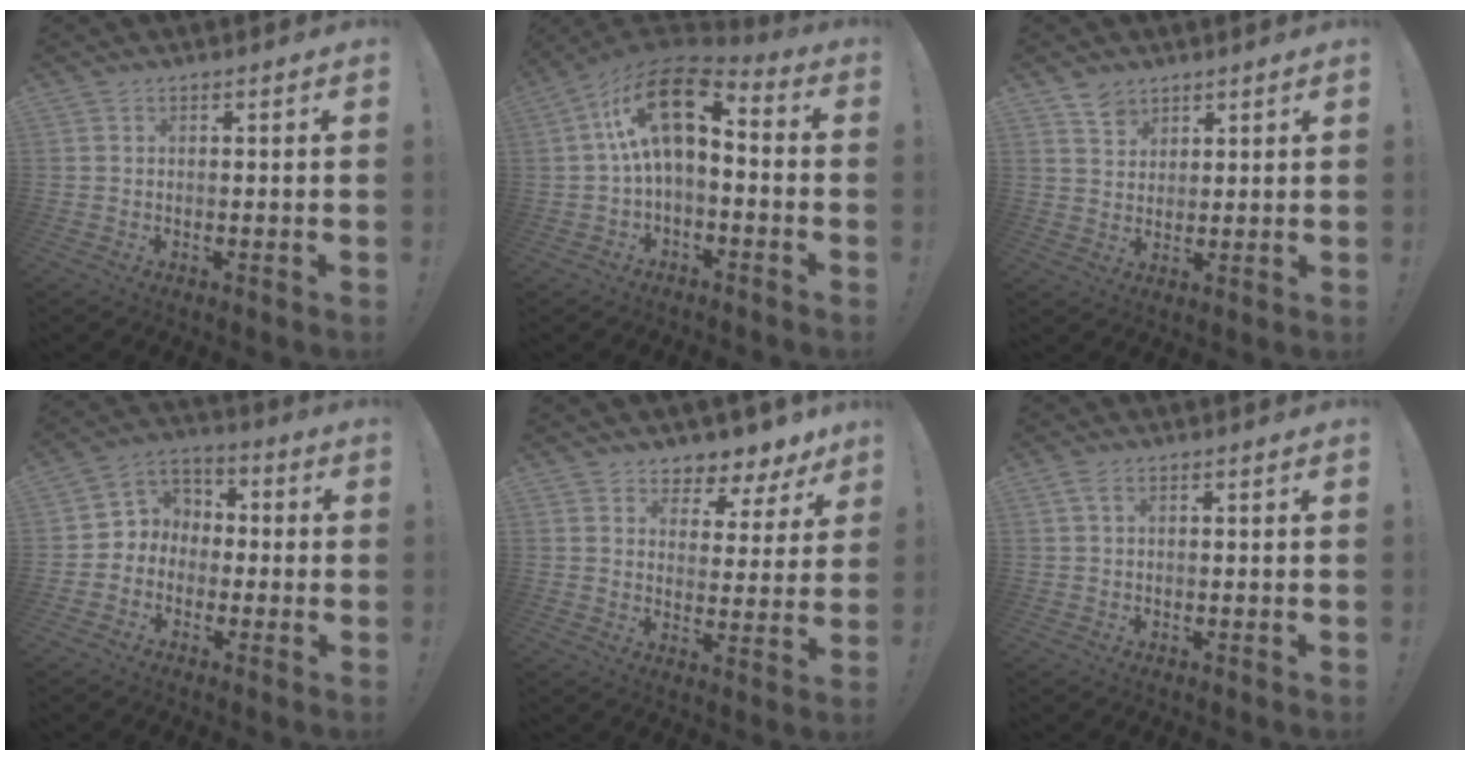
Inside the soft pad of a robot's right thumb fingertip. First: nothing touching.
{"total": 16.2, "force": [3.4, 8.2, 13.5], "torque": [-0.240, -0.002, 0.063]}
{"total": 5.2, "force": [4.1, 3.1, 0.7], "torque": [-0.010, -0.027, 0.077]}
{"total": 6.7, "force": [-2.6, 6.1, 1.1], "torque": [-0.025, 0.020, -0.042]}
{"total": 5.9, "force": [4.6, 3.3, 1.7], "torque": [-0.008, -0.054, 0.083]}
{"total": 2.0, "force": [0.8, 0.9, 1.5], "torque": [-0.024, 0.001, 0.013]}